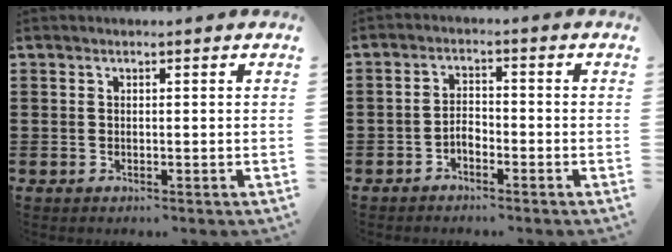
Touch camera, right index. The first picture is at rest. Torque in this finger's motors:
{"motor_torque": [2.14, 0.00, 0.05, 0.02]}